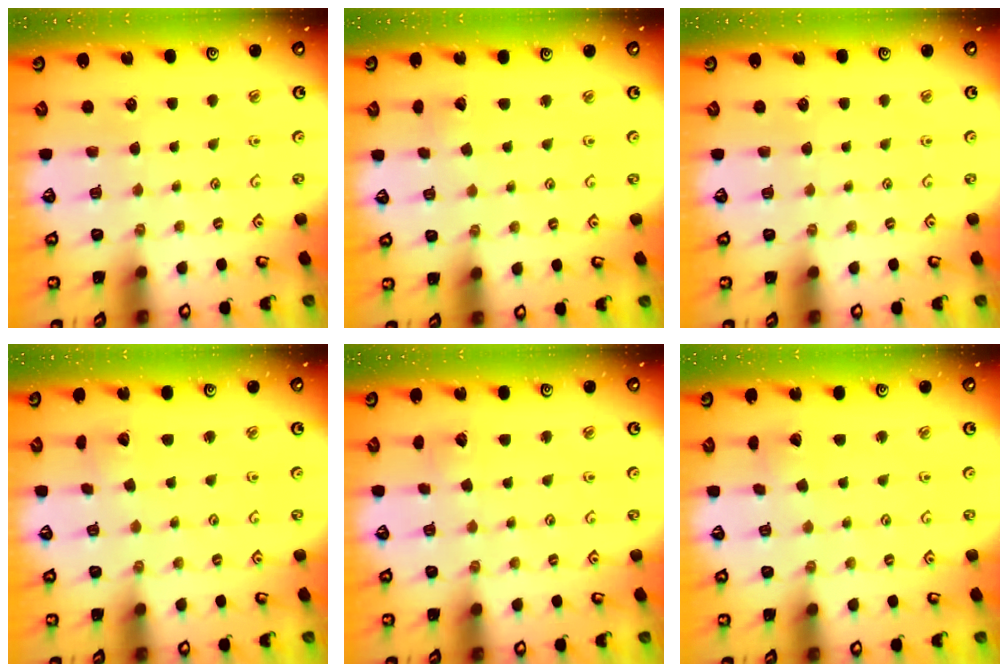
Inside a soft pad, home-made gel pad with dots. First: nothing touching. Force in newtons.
{"total": 2.7, "press": 2.6, "slide": 0.4}
{"total": 0.0}
{"total": 2.4, "press": 2.4, "slide": 0.2}
{"total": 3.8, "press": 3.7, "slide": 0.4}
{"total": 2.1, "press": 2.1, "slide": 0.3}